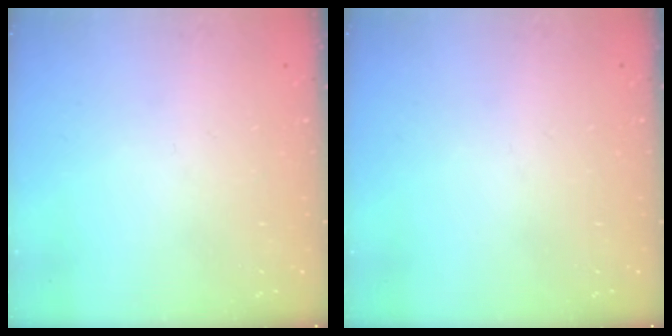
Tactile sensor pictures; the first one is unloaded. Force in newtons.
{"total": 0.0}